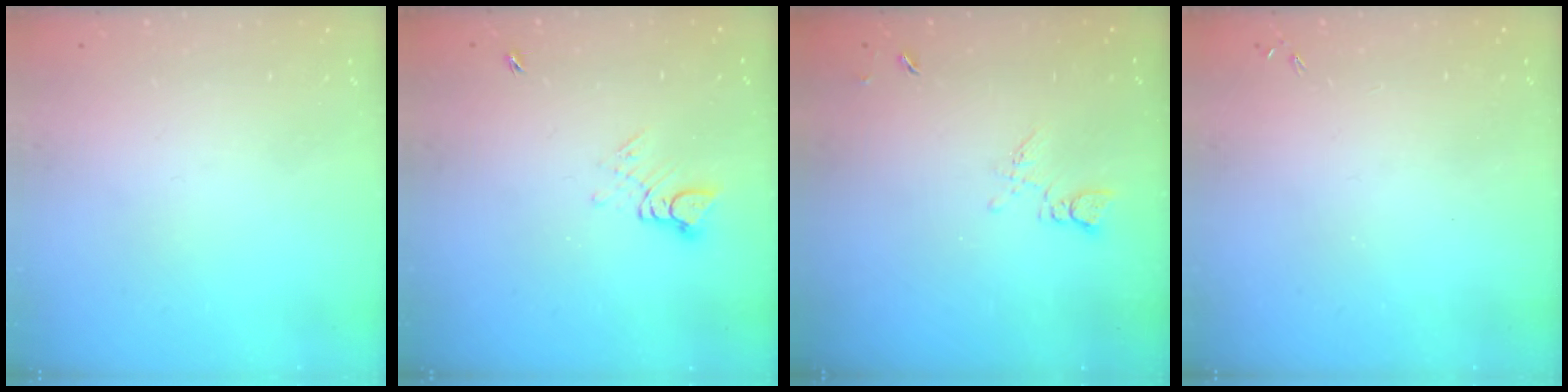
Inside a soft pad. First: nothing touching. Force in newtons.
{"total": 3.5, "press": 3.5, "slide": 0.3}
{"total": 5.9, "press": 5.9, "slide": 0.9}
{"total": 0.0}